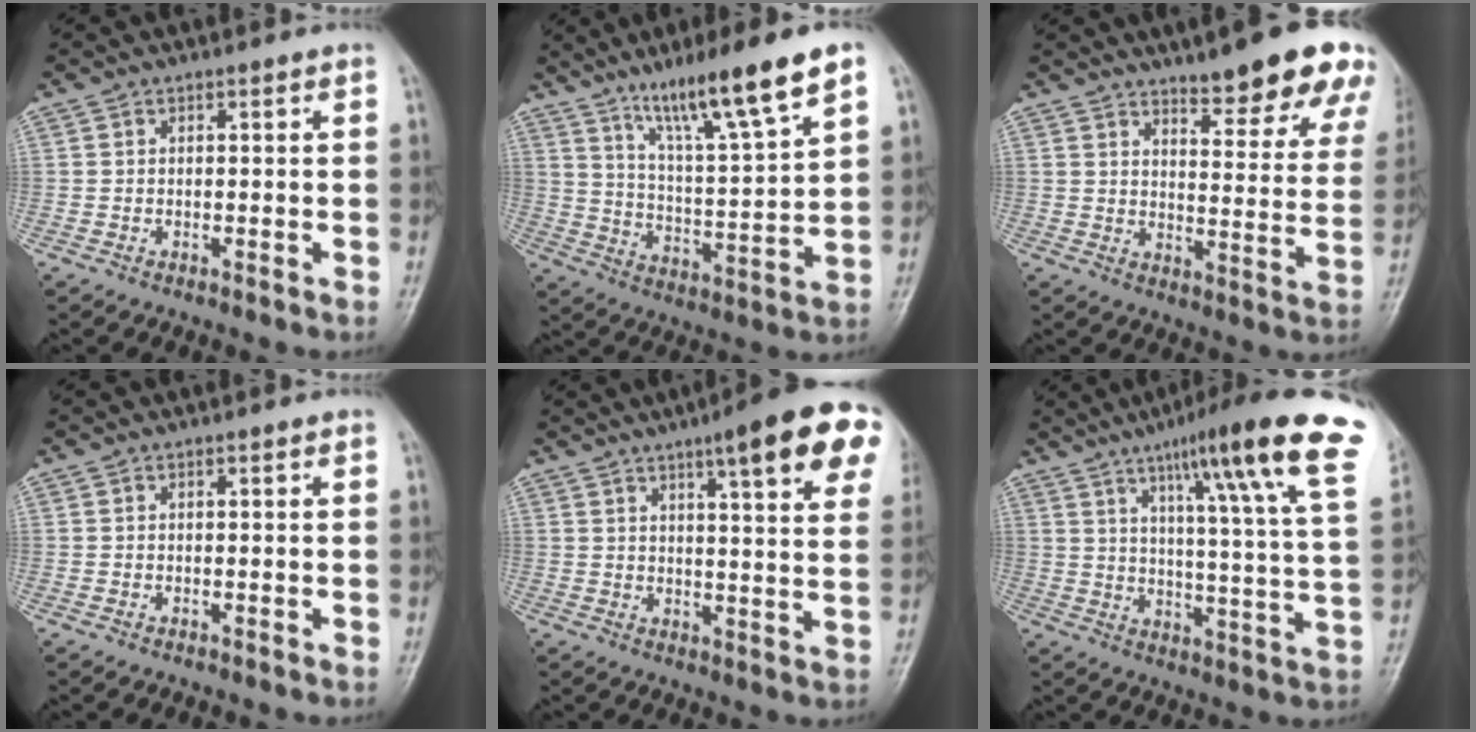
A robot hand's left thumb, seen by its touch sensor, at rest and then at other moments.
{"total": 16.0, "force": [10.4, 1.2, 12.2], "torque": [-0.201, -0.051, 0.181]}
{"total": 17.7, "force": [12.9, 4.1, 11.4], "torque": [-0.109, -0.077, 0.164]}
{"total": 0.0}
{"total": 16.9, "force": [8.9, 3.2, 14.0], "torque": [-0.162, -0.025, 0.107]}
{"total": 23.7, "force": [12.8, 2.7, 19.8], "torque": [-0.267, -0.033, 0.169]}